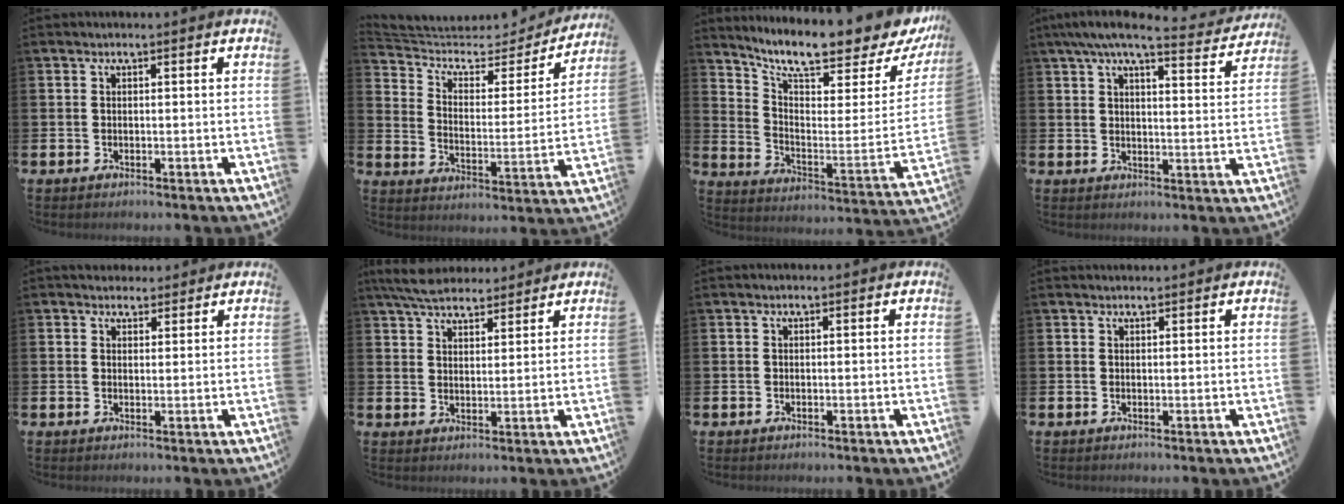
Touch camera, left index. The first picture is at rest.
{"total": 6.3, "force": [5.4, 2.7, 1.9], "torque": [-0.065, -0.045, 0.086]}
{"total": 9.9, "force": [8.6, 1.8, 4.6], "torque": [-0.098, -0.073, 0.139]}
{"total": 6.3, "force": [5.5, 0.8, 2.8], "torque": [-0.063, -0.026, 0.094]}
{"total": 2.9, "force": [2.6, 1.2, 0.0], "torque": [0.002, -0.008, 0.047]}
{"total": 5.7, "force": [5.4, 1.3, 1.4], "torque": [-0.049, -0.016, 0.101]}
{"total": 0.0}
{"total": 0.8, "force": [0.8, 0.0, 0.1], "torque": [0.007, -0.003, 0.012]}